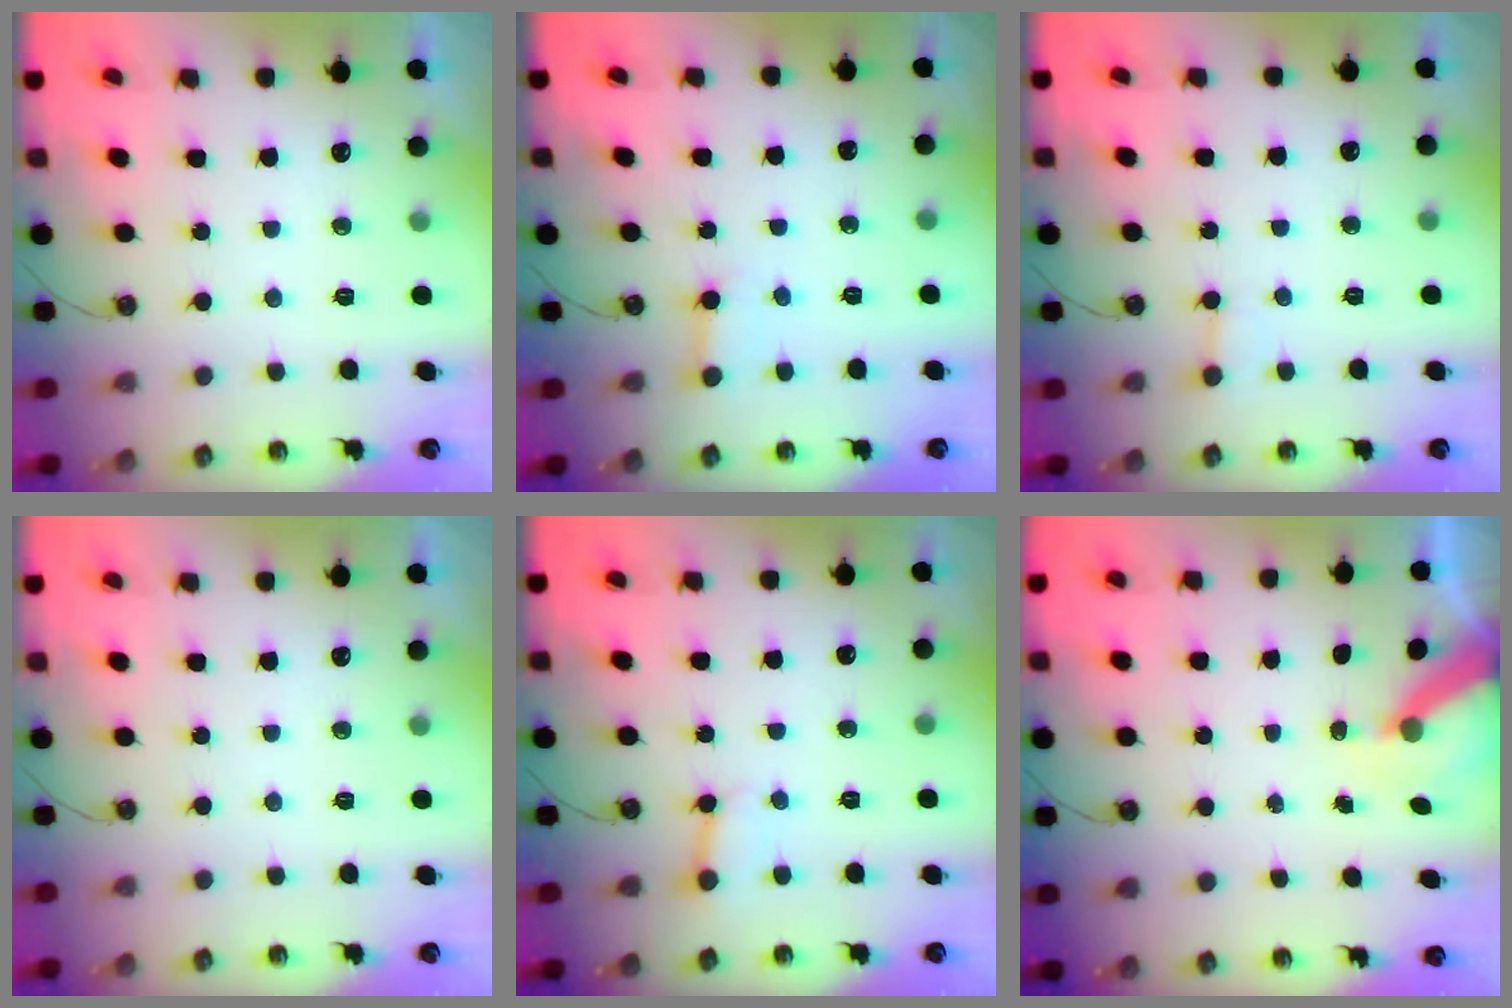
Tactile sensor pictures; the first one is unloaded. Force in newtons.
{"total": 3.1, "press": 3.0, "slide": 0.3}
{"total": 2.0, "press": 2.0, "slide": 0.1}
{"total": 0.0}
{"total": 2.9, "press": 2.9, "slide": 0.4}
{"total": 7.0, "press": 7.0, "slide": 0.7}